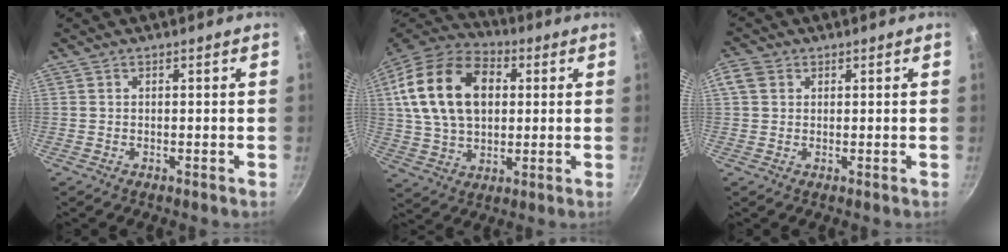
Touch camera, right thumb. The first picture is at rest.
{"total": 21.3, "force": [4.4, 14.4, 15.0], "torque": [-0.257, 0.016, 0.073]}
{"total": 3.5, "force": [1.1, 2.8, 1.8], "torque": [-0.030, 0.004, 0.016]}